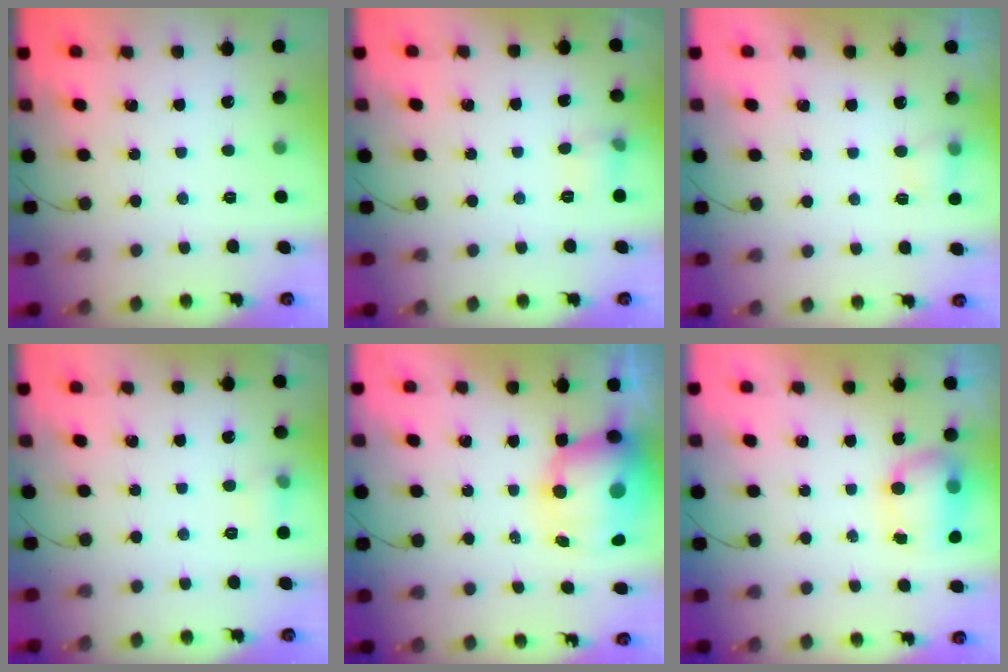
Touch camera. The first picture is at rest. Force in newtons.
{"total": 5.7, "press": 5.5, "slide": 1.6}
{"total": 5.3, "press": 5.1, "slide": 1.6}
{"total": 5.7, "press": 5.3, "slide": 2.0}
{"total": 12.6, "press": 12.1, "slide": 3.4}
{"total": 7.1, "press": 7.1, "slide": 0.7}